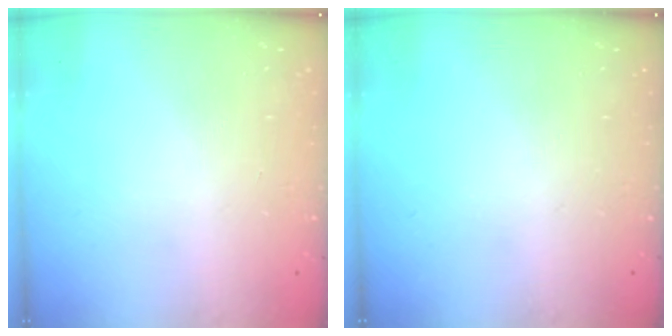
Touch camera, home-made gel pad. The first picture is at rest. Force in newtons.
{"total": 0.0}